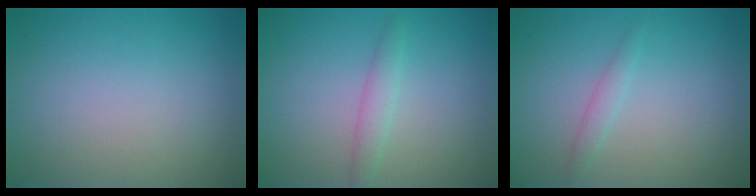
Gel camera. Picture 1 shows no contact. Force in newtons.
{"total": 1.6, "press": 1.6, "slide": 0.0}
{"total": 1.1, "press": 1.1, "slide": 0.1}